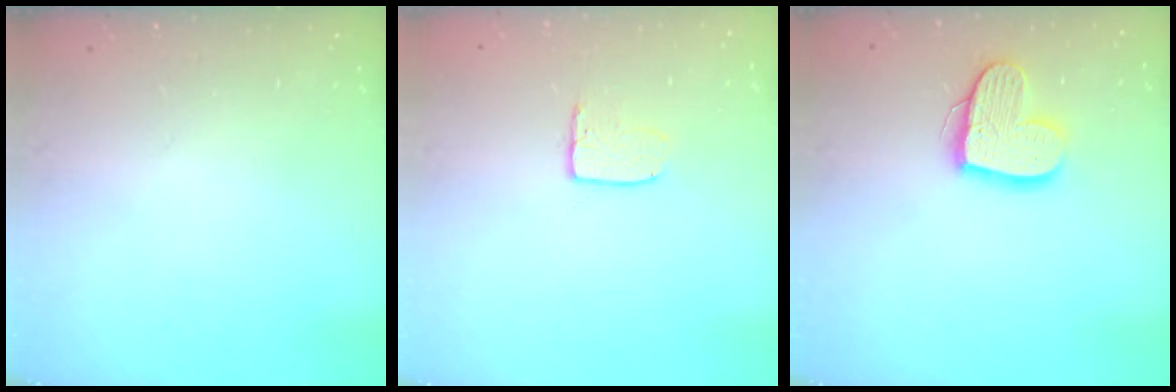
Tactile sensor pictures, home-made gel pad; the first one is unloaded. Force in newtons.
{"total": 5.8, "press": 5.8, "slide": 0.4}
{"total": 13.4, "press": 13.4, "slide": 0.8}